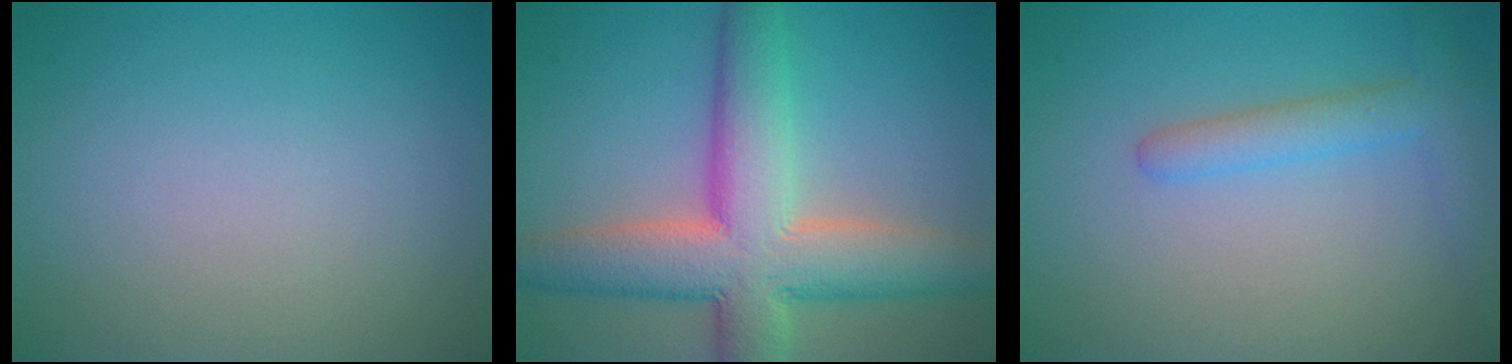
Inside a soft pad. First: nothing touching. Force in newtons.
{"total": 10.1, "press": 10.1, "slide": 0.7}
{"total": 2.9, "press": 2.9, "slide": 0.2}